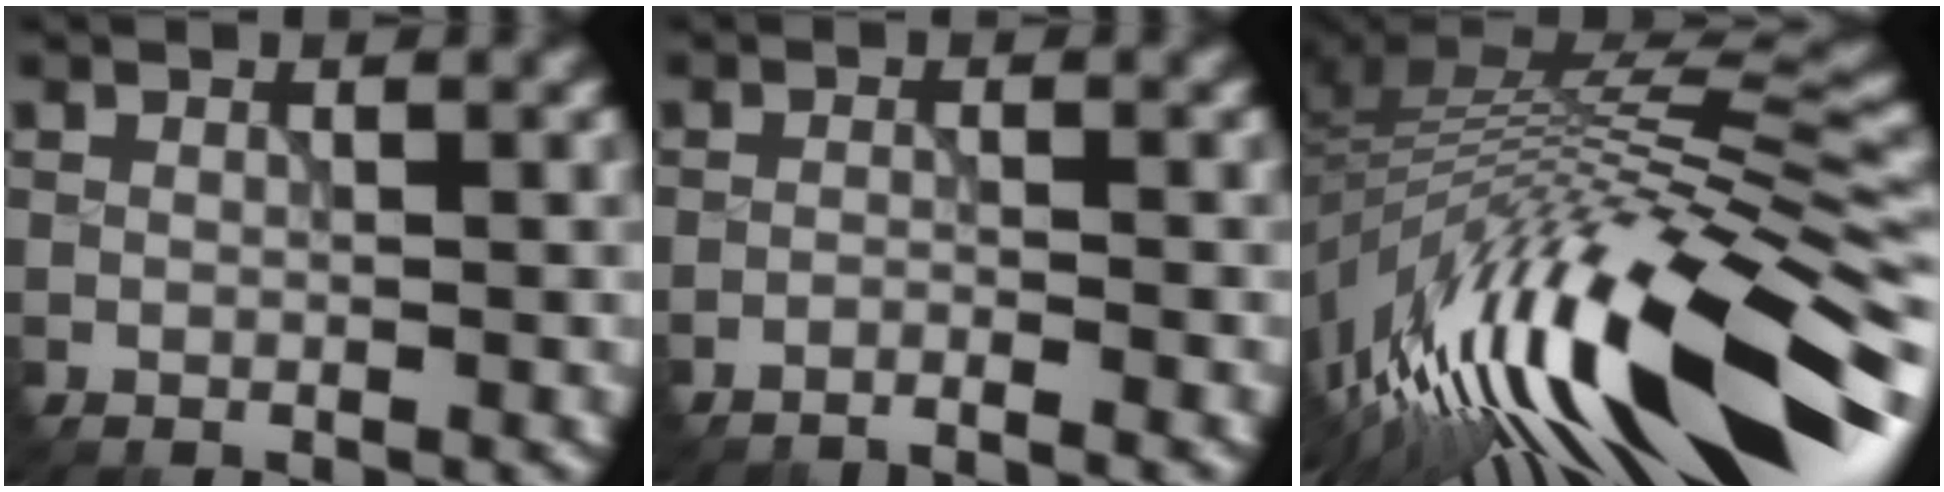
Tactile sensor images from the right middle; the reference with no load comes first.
{"total": 2.2, "force": [-2.0, -0.1, 0.8], "torque": [-0.015, 0.000, -0.047]}
{"total": 16.4, "force": [-6.9, 5.0, 14.0], "torque": [-0.243, 0.017, -0.124]}